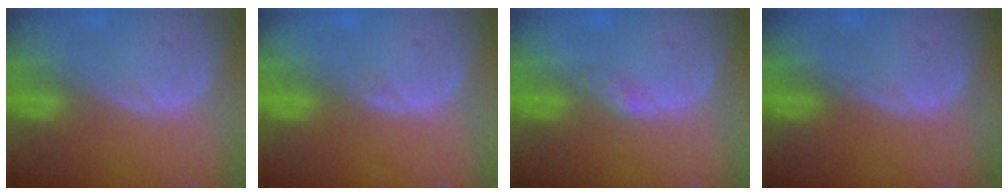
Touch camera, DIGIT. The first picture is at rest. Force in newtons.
{"total": 0.7, "press": 0.7, "slide": 0.1}
{"total": 1.4, "press": 1.4, "slide": 0.1}
{"total": 0.0}